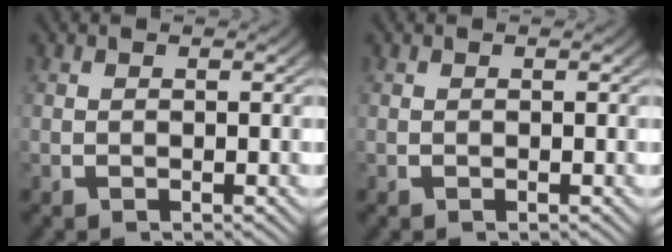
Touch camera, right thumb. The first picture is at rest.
{"total": 0.0}